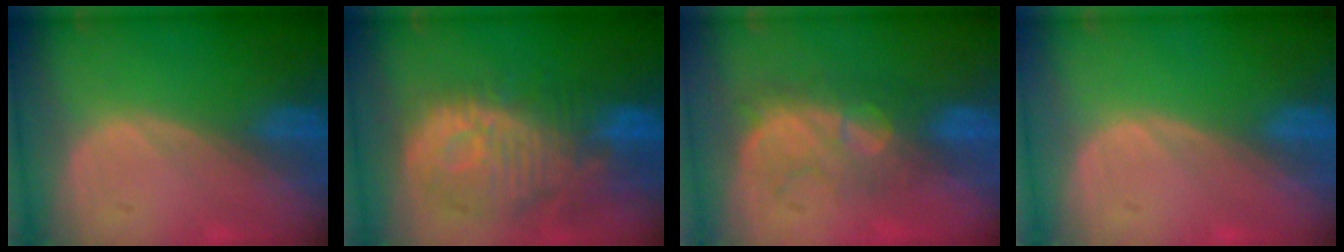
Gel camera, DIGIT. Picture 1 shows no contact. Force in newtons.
{"total": 12.4, "press": 11.1, "slide": 5.6}
{"total": 7.7, "press": 7.4, "slide": 2.1}
{"total": 0.0}